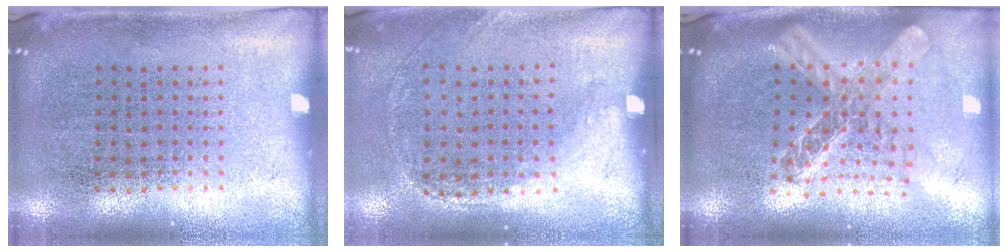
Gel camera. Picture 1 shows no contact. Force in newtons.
{"total": 1.3, "press": 0.9, "slide": 0.9}
{"total": 2.4, "press": 1.9, "slide": 1.4}